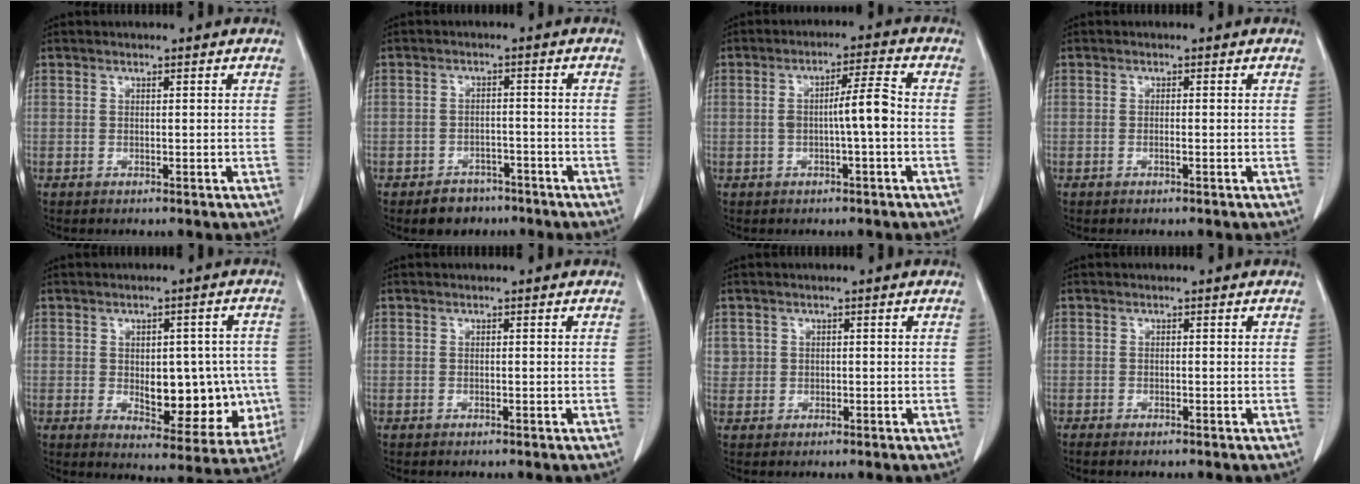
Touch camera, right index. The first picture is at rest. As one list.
[{"total": 4.4, "force": [-3.2, 2.9, 1.0], "torque": [-0.015, 0.007, -0.043]}, {"total": 5.3, "force": [-0.8, 0.1, 5.2], "torque": [-0.086, 0.015, -0.011]}, {"total": 0.5, "force": [-0.3, -0.1, 0.4], "torque": [-0.009, 0.001, -0.005]}, {"total": 12.1, "force": [-1.4, 6.2, 10.2], "torque": [-0.120, 0.010, 0.002]}, {"total": 0.0}, {"total": 1.4, "force": [0.2, 1.4, 0.0], "torque": [0.013, 0.006, 0.001]}, {"total": 0.9, "force": [-0.7, 0.2, 0.5], "torque": [-0.009, -0.002, -0.011]}]